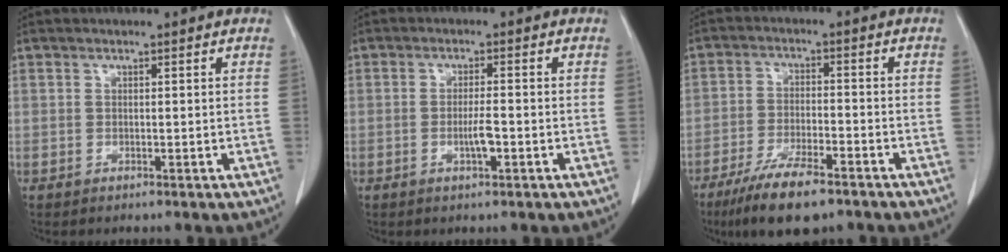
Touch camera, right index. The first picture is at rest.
{"total": 2.8, "force": [-0.8, 0.3, 2.7], "torque": [-0.049, 0.000, -0.012]}
{"total": 10.3, "force": [-7.5, 2.2, 6.8], "torque": [-0.122, -0.021, -0.127]}